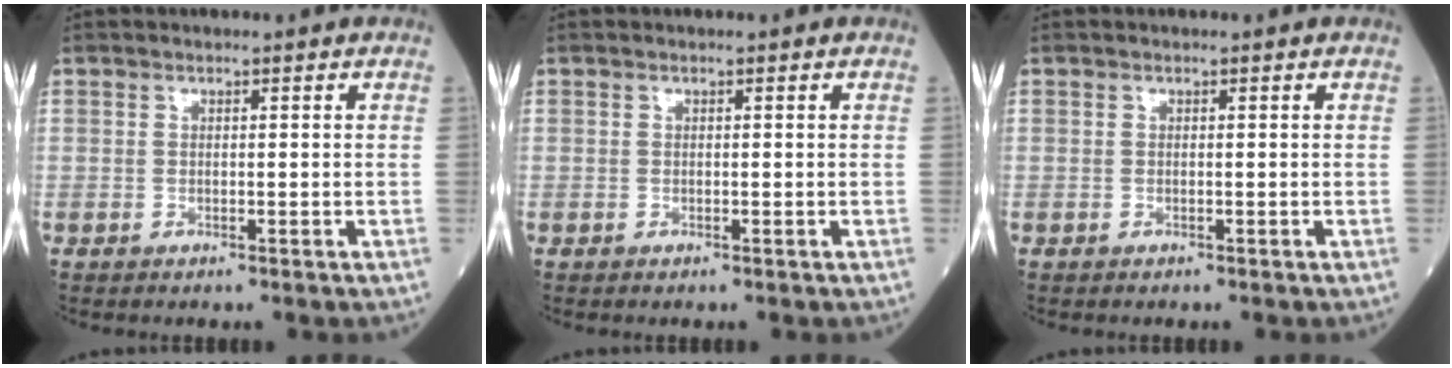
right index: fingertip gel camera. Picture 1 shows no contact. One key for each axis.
{"total": 0.0}
{"total": 0.0}